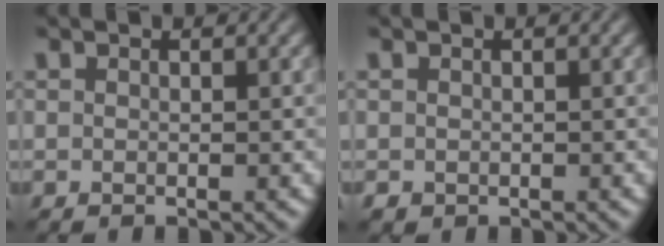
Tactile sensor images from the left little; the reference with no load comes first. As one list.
[{"total": 0.8, "force": [-0.2, 0.8, 0.1], "torque": [0.003, -0.005, -0.004]}]